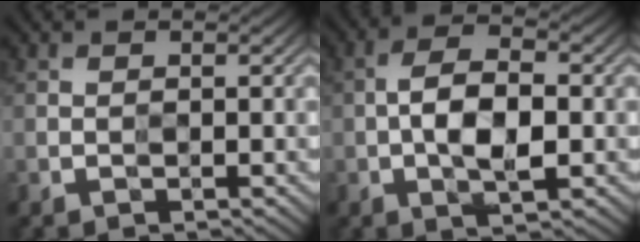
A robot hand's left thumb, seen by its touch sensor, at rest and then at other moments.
{"total": 6.8, "force": [-1.0, 3.1, 5.9], "torque": [-0.115, 0.003, -0.021]}